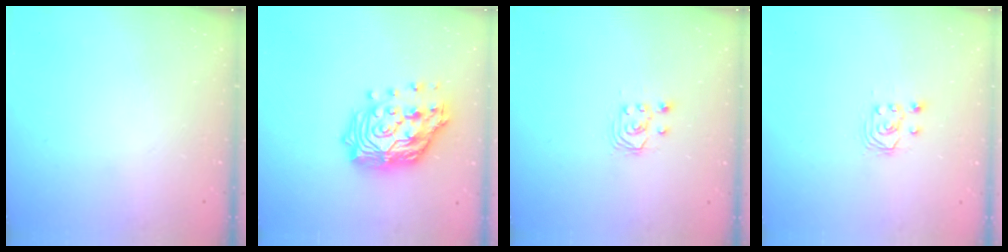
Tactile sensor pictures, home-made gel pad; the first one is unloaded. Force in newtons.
{"total": 19.3, "press": 19.2, "slide": 2.1}
{"total": 2.9, "press": 2.9, "slide": 0.2}
{"total": 2.9, "press": 2.9, "slide": 0.2}